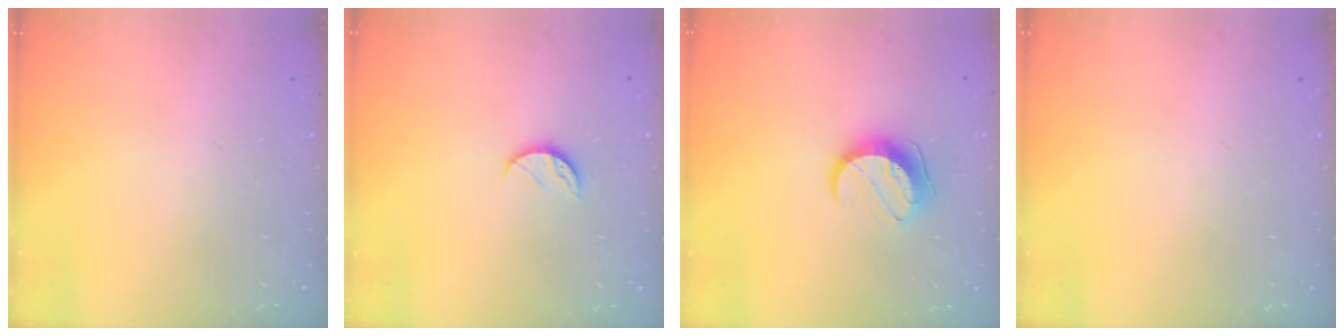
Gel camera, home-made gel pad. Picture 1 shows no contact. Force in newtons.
{"total": 5.7, "press": 5.7, "slide": 0.6}
{"total": 9.7, "press": 9.7, "slide": 0.5}
{"total": 0.0}